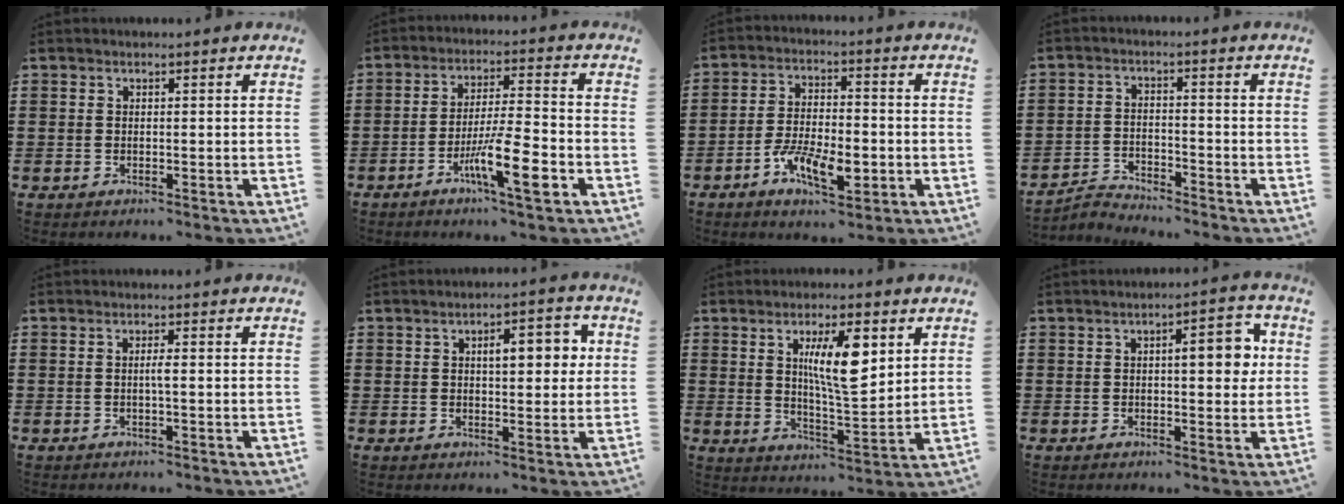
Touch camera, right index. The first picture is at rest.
{"total": 9.9, "force": [-4.6, 1.4, 8.6], "torque": [-0.157, -0.002, -0.082]}
{"total": 8.0, "force": [-3.6, 3.2, 6.5], "torque": [-0.136, -0.003, -0.065]}
{"total": 2.8, "force": [-2.8, 0.3, 0.0], "torque": [-0.008, 0.004, -0.061]}
{"total": 1.3, "force": [-0.1, 0.0, 1.3], "torque": [-0.026, -0.002, -0.003]}
{"total": 5.8, "force": [1.3, 2.3, 5.1], "torque": [-0.070, -0.001, 0.011]}
{"total": 9.5, "force": [3.6, 2.6, 8.4], "torque": [-0.145, -0.001, 0.055]}
{"total": 6.0, "force": [1.0, 2.0, 5.5], "torque": [-0.075, -0.002, 0.006]}